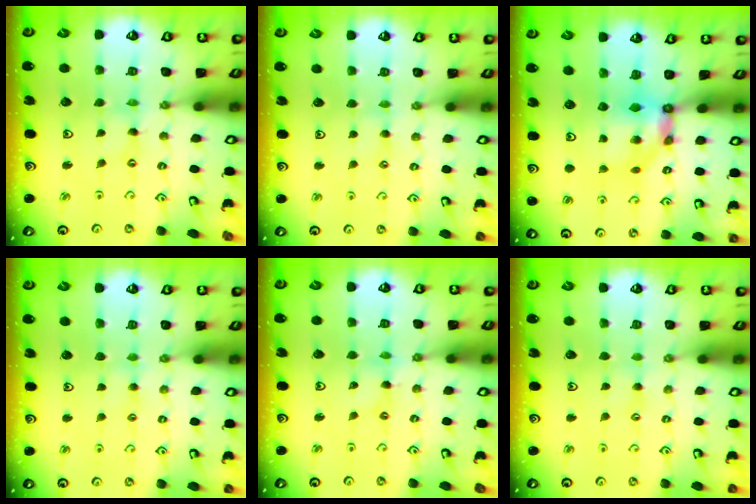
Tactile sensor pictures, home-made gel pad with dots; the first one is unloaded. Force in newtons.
{"total": 2.3, "press": 2.3, "slide": 0.4}
{"total": 7.4, "press": 7.3, "slide": 0.5}
{"total": 3.0, "press": 3.0, "slide": 0.4}
{"total": 2.6, "press": 2.6, "slide": 0.2}
{"total": 1.7, "press": 1.7, "slide": 0.3}